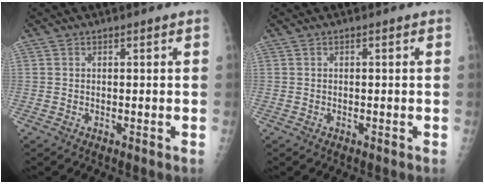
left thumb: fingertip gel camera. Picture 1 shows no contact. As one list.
[{"total": 0.0}]